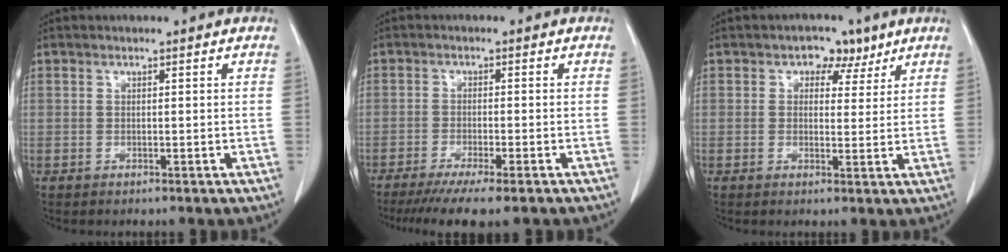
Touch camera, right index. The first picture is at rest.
{"total": 9.0, "force": [-7.0, 0.5, 5.7], "torque": [-0.078, -0.019, -0.108]}
{"total": 4.3, "force": [2.3, 3.0, 2.0], "torque": [-0.016, 0.009, 0.029]}